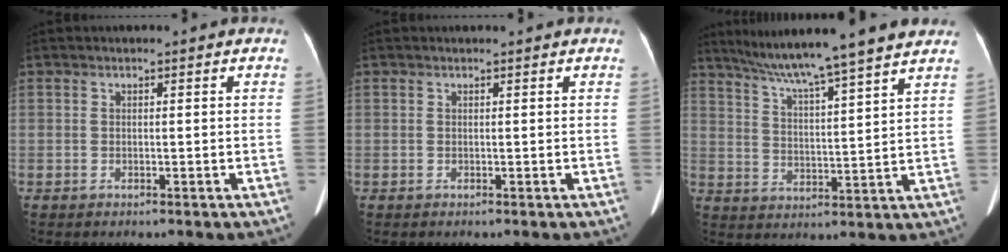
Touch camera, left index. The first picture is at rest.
{"total": 0.8, "force": [0.8, 0.1, 0.2], "torque": [-0.007, 0.013, 0.012]}
{"total": 14.6, "force": [12.4, -1.1, 7.5], "torque": [-0.128, 0.015, 0.185]}